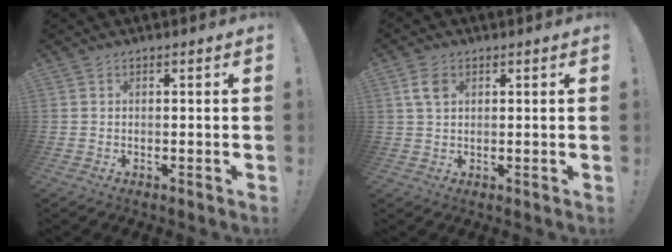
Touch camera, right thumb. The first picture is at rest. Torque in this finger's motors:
{"motor_torque": [-0.04, 0.13, 0.38, 0.10, -0.01]}